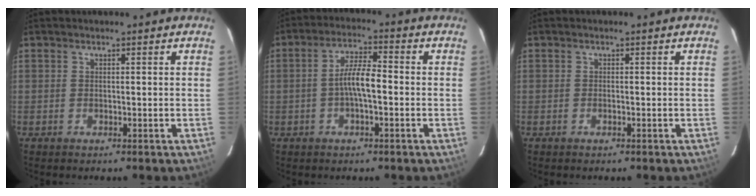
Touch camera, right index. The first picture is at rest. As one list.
[{"total": 5.7, "force": [-1.2, 1.3, 5.4], "torque": [-0.104, 0.011, -0.021]}, {"total": 0.0}]